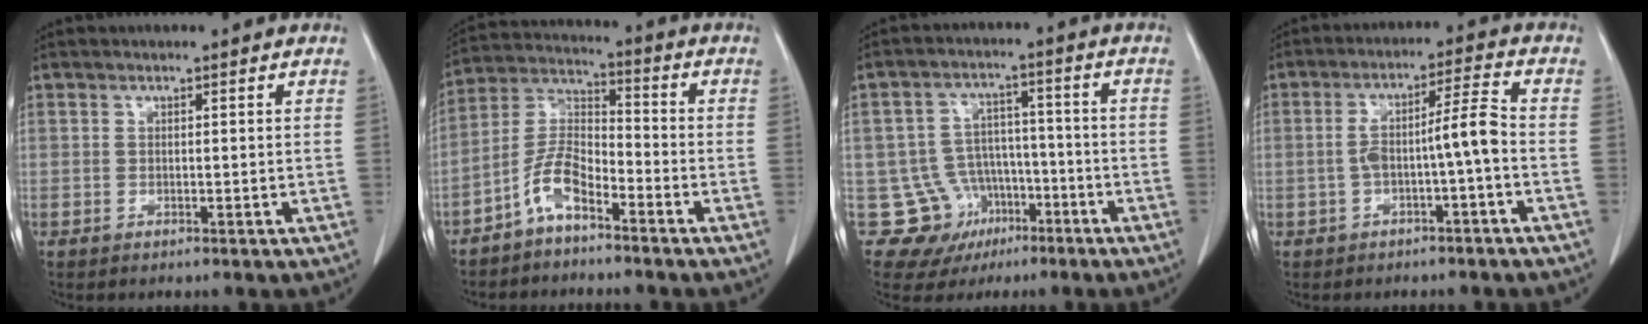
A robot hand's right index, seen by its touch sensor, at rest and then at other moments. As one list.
[{"total": 7.2, "force": [-4.6, 2.6, 4.8], "torque": [-0.111, 0.015, -0.096]}, {"total": 10.4, "force": [-4.4, 9.3, 1.1], "torque": [-0.022, 0.038, -0.052]}, {"total": 6.1, "force": [-1.4, 0.1, 5.9], "torque": [-0.105, 0.029, -0.016]}]